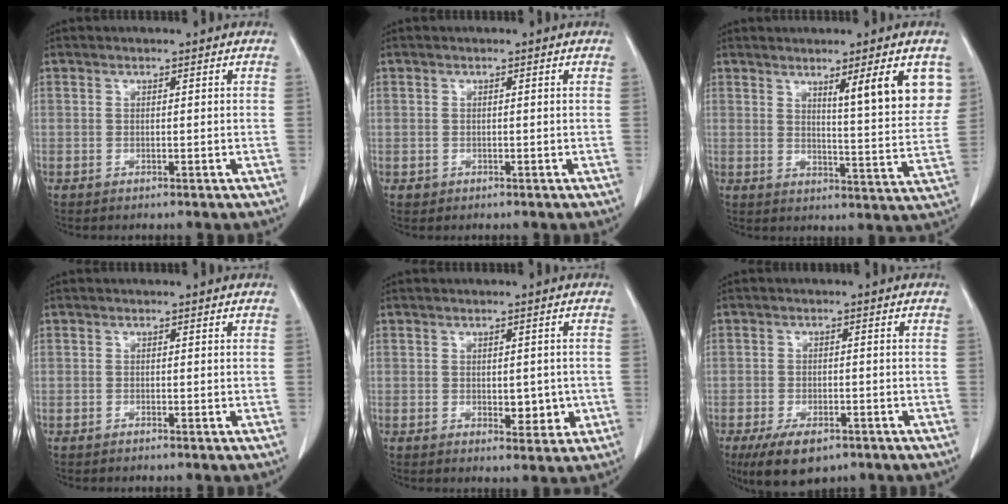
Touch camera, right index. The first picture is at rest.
{"total": 0.9, "force": [-0.2, 0.9, -0.1], "torque": [0.007, 0.006, -0.003]}
{"total": 9.9, "force": [4.9, 0.4, 8.6], "torque": [-0.107, -0.015, 0.066]}
{"total": 0.0}
{"total": 3.8, "force": [-0.5, 2.2, 3.0], "torque": [-0.031, -0.002, 0.002]}
{"total": 7.2, "force": [-4.8, 3.1, 4.4], "torque": [-0.077, -0.009, -0.076]}